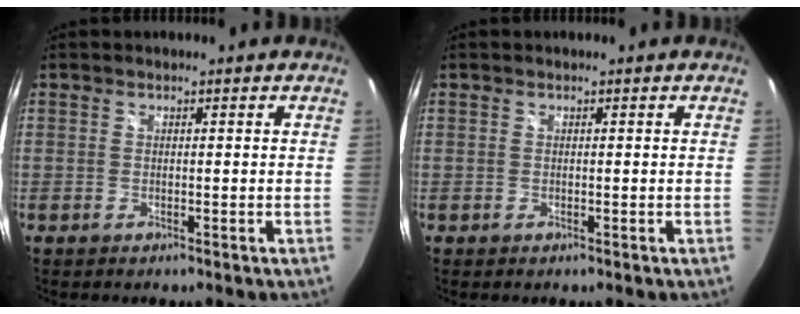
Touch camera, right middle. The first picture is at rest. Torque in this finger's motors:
{"motor_torque": [0.01, -0.12, 0.05, 0.00]}